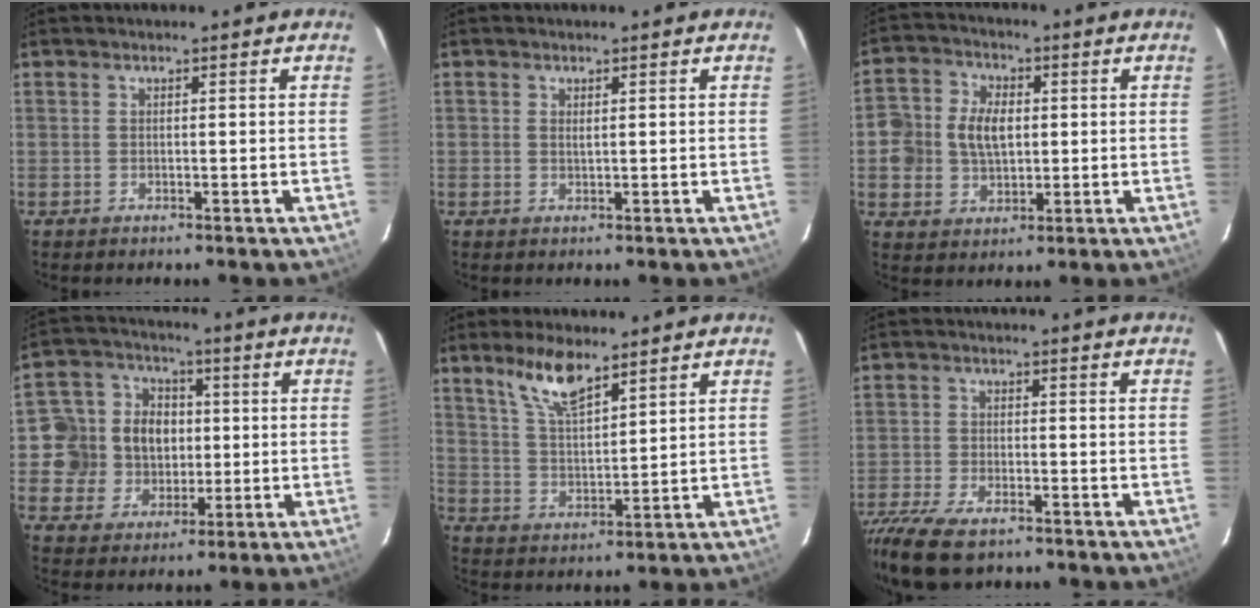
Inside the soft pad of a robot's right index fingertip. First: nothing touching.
{"total": 0.9, "force": [0.3, 0.6, 0.6], "torque": [-0.011, 0.001, 0.005]}
{"total": 9.0, "force": [0.5, 7.2, 5.4], "torque": [-0.115, 0.020, 0.013]}
{"total": 12.5, "force": [0.1, 11.6, 4.6], "torque": [-0.124, 0.031, 0.003]}
{"total": 8.5, "force": [6.1, 2.5, 5.4], "torque": [-0.101, 0.004, 0.123]}
{"total": 13.0, "force": [-9.9, 4.8, 6.9], "torque": [-0.173, -0.043, -0.184]}